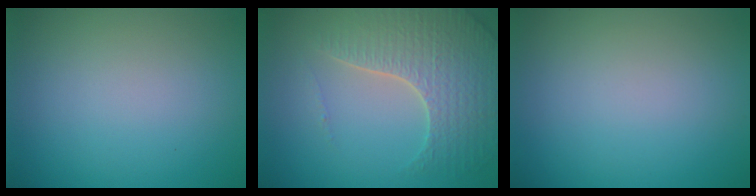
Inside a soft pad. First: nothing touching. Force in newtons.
{"total": 5.3, "press": 4.5, "slide": 2.8}
{"total": 0.0}